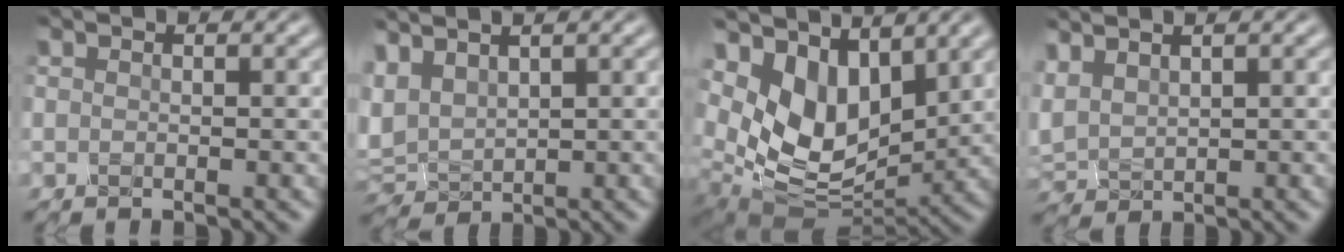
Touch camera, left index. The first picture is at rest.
{"total": 2.9, "force": [1.4, 1.8, 1.8], "torque": [-0.055, 0.011, 0.035]}
{"total": 8.2, "force": [3.7, 4.8, 5.6], "torque": [-0.126, -0.014, 0.077]}
{"total": 2.3, "force": [1.4, 1.3, 1.4], "torque": [-0.050, 0.012, 0.044]}